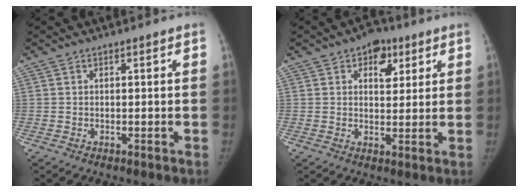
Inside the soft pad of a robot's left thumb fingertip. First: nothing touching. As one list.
[{"total": 6.8, "force": [3.3, 4.5, 3.9], "torque": [-0.019, -0.010, 0.043]}]